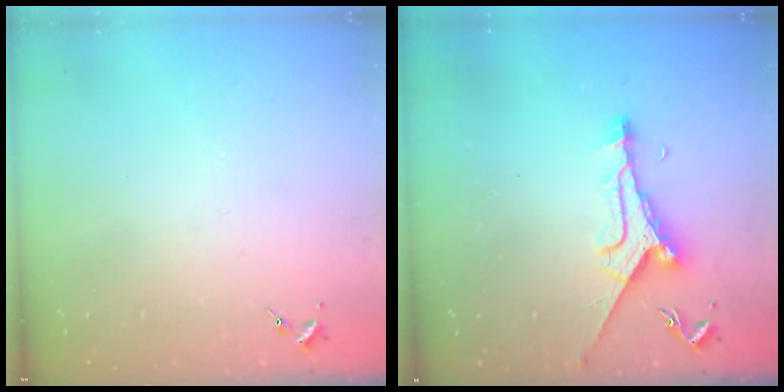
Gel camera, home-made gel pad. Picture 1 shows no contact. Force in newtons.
{"total": 9.5, "press": 9.5, "slide": 0.8}